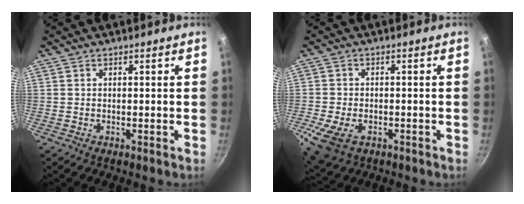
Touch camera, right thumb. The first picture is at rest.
{"total": 8.1, "force": [-3.0, 5.2, 5.4], "torque": [-0.109, -0.004, -0.053]}